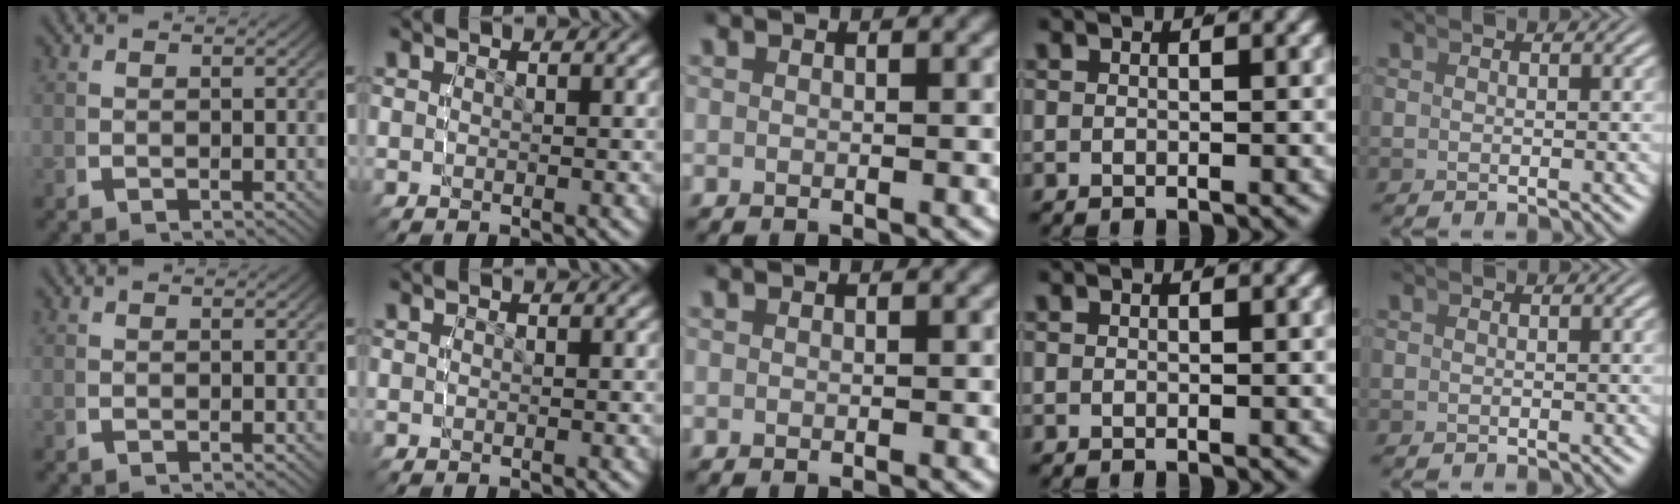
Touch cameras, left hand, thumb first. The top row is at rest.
{}